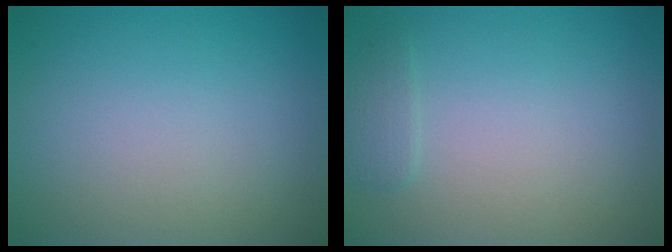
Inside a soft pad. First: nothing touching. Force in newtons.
{"total": 1.1, "press": 1.1, "slide": 0.1}